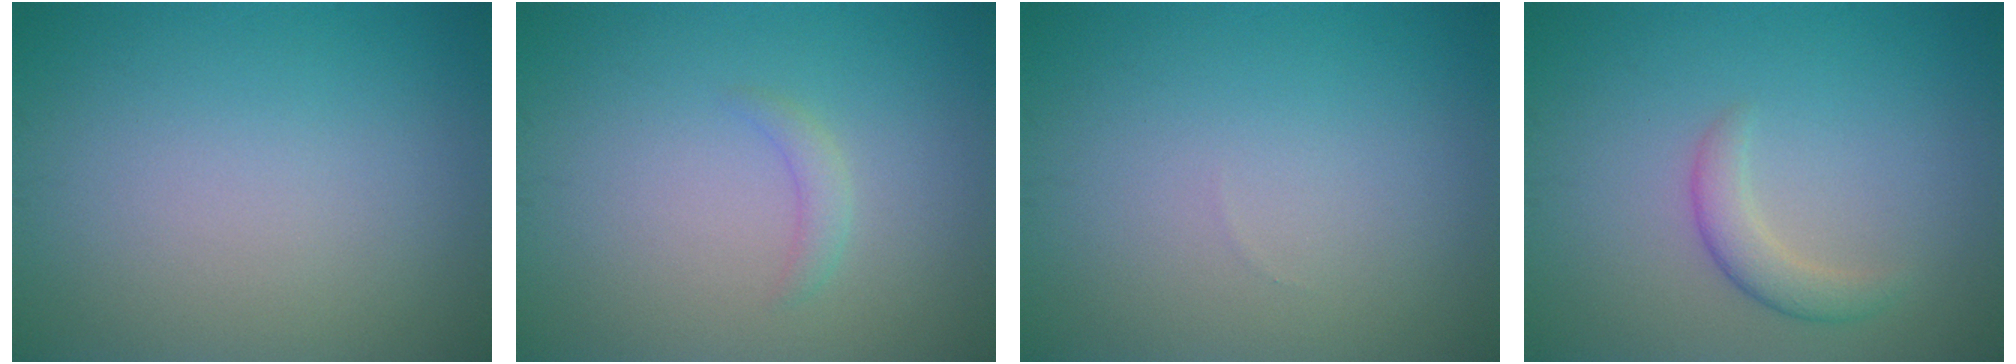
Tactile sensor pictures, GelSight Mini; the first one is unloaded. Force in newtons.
{"total": 1.1, "press": 1.1, "slide": 0.1}
{"total": 0.0}
{"total": 2.2, "press": 2.2, "slide": 0.1}